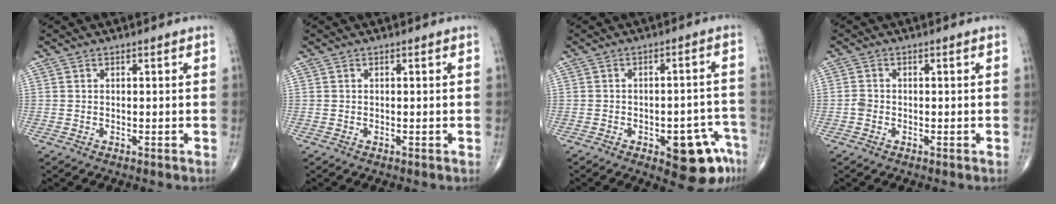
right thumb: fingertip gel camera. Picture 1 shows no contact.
{"total": 0.0}
{"total": 10.6, "force": [-5.3, 4.2, 8.1], "torque": [-0.069, 0.037, -0.058]}
{"total": 1.3, "force": [-0.5, 1.0, 0.7], "torque": [-0.011, 0.002, -0.011]}